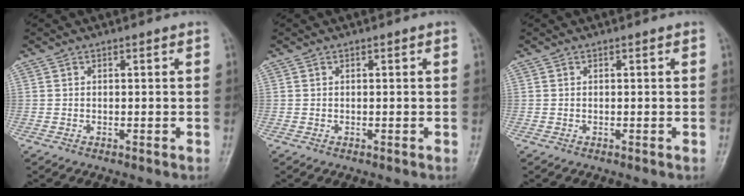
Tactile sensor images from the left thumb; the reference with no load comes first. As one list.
[{"total": 0.0}, {"total": 0.0}]